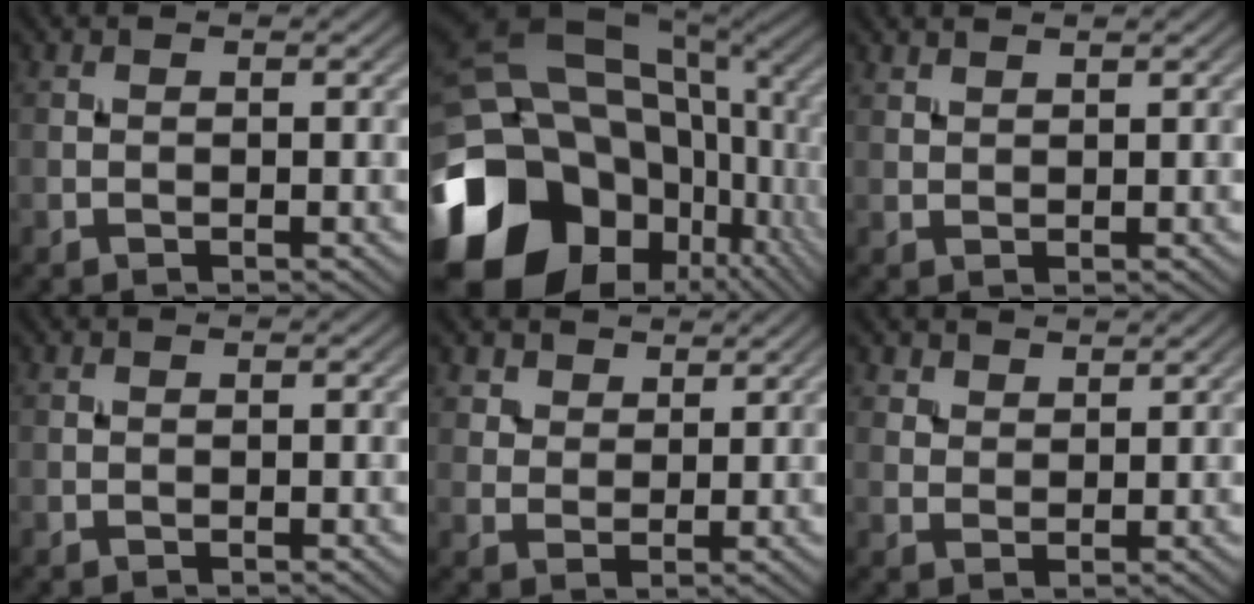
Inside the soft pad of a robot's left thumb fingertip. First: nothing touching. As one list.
[{"total": 21.6, "force": [-5.5, 16.9, 12.2], "torque": [-0.287, -0.017, -0.063]}, {"total": 1.1, "force": [1.1, 0.1, 0.3], "torque": [-0.011, 0.002, 0.024]}, {"total": 0.0}, {"total": 4.1, "force": [3.0, 2.5, 1.3], "torque": [-0.041, -0.011, 0.071]}, {"total": 3.2, "force": [2.7, 1.5, 0.9], "torque": [-0.023, -0.006, 0.067]}]